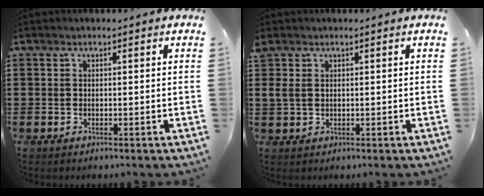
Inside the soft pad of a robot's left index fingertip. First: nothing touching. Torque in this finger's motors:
{"motor_torque": [0.28, -0.49, 0.09, 0.07]}